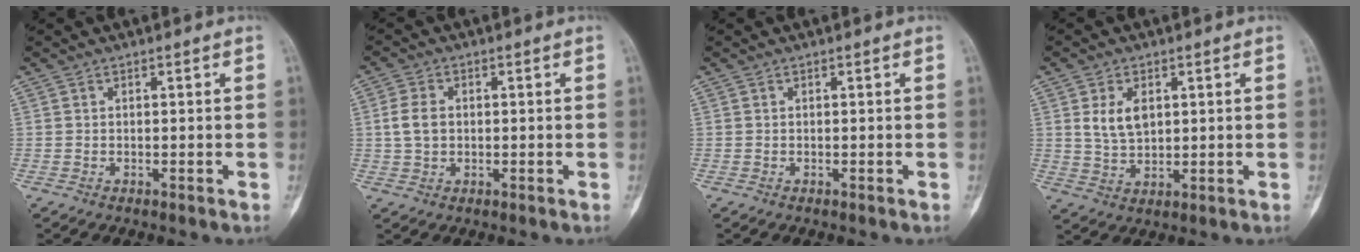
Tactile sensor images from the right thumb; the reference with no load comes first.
{"total": 4.7, "force": [0.4, 3.3, 3.2], "torque": [-0.066, 0.006, 0.007]}
{"total": 0.0}
{"total": 6.2, "force": [1.8, 3.9, 4.4], "torque": [-0.070, -0.009, 0.041]}